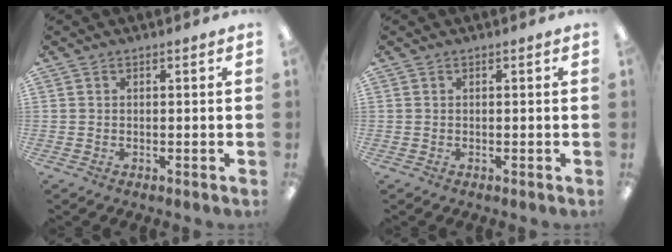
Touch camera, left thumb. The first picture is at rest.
{"total": 0.0}